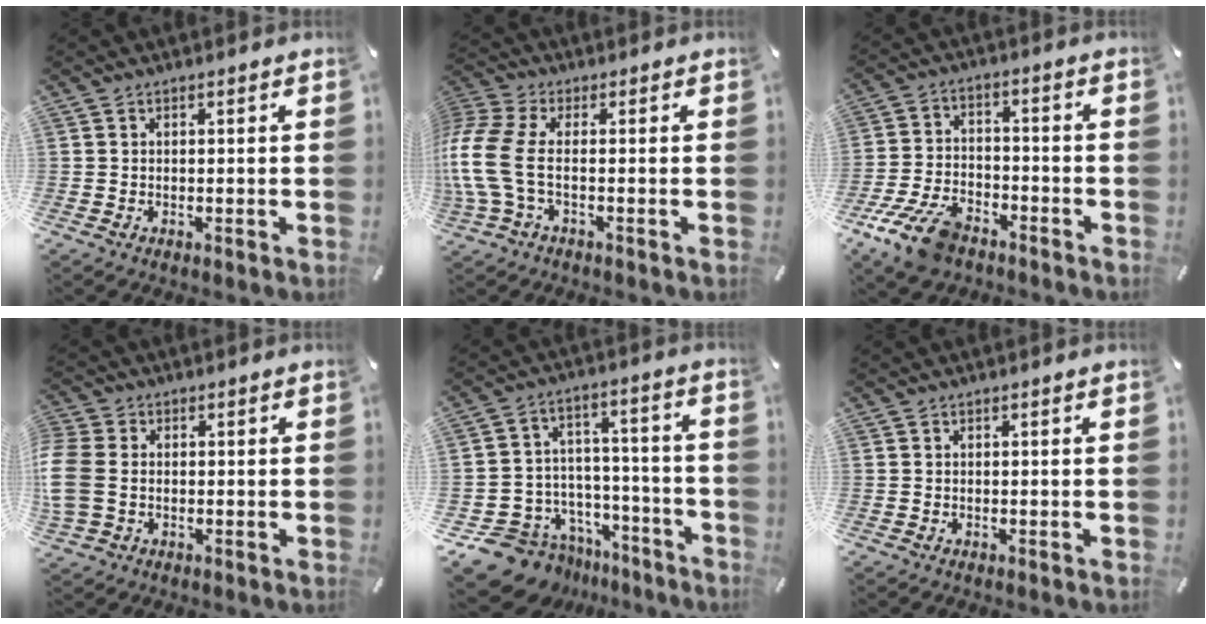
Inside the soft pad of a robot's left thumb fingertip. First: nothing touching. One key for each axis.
{"total": 11.4, "fx": -1.2, "fy": 5.7, "fz": 9.8, "tx": -0.237, "ty": -0.016, "tz": -0.023}
{"total": 11.9, "fx": -7.8, "fy": 6.0, "fz": 6.5, "tx": -0.132, "ty": 0.041, "tz": -0.146}
{"total": 7.4, "fx": -0.6, "fy": 5.8, "fz": 4.6, "tx": -0.119, "ty": 0.006, "tz": -0.010}
{"total": 12.0, "fx": -8.2, "fy": 8.4, "fz": 2.2, "tx": -0.037, "ty": 0.042, "tz": -0.137}
{"total": 0.0}